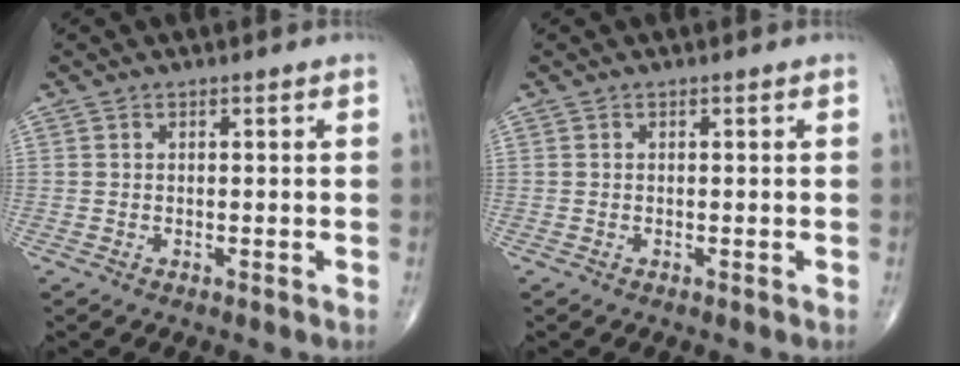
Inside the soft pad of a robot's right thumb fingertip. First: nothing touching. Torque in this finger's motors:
{"motor_torque": [0.18, 0.16, 0.16, 0.05, 0.03]}